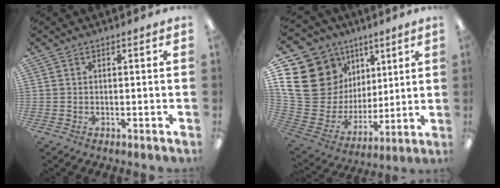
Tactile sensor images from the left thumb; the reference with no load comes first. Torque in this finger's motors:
{"motor_torque": [0.45, 0.70, 1.38, -1.39, 0.42]}